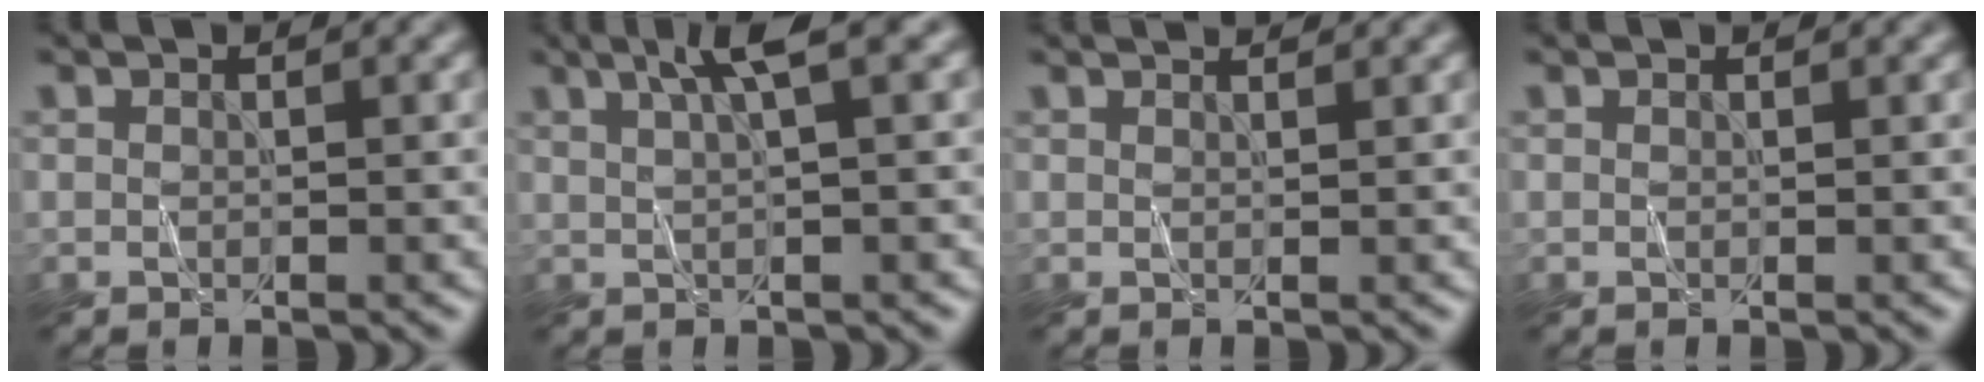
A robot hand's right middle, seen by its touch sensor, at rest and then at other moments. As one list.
[{"total": 4.0, "force": [2.1, 0.5, 3.4], "torque": [-0.051, 0.008, 0.036]}, {"total": 2.1, "force": [1.9, 0.5, 0.7], "torque": [-0.005, 0.002, 0.009]}, {"total": 0.5, "force": [0.5, 0.1, 0.2], "torque": [-0.002, -0.003, 0.002]}]